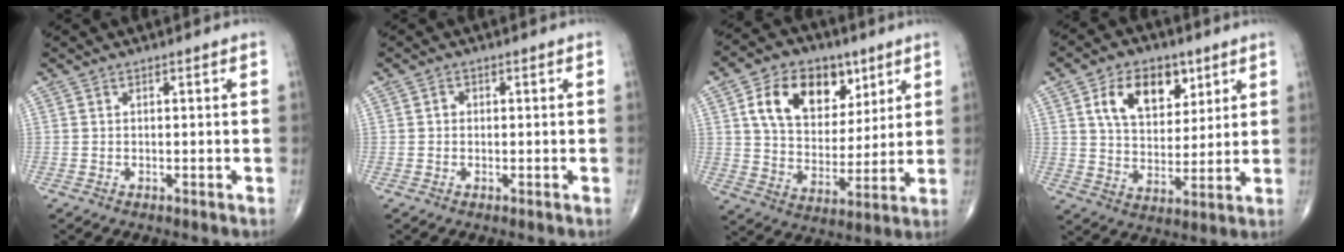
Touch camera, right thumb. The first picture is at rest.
{"total": 1.0, "force": [0.0, 0.9, 0.4], "torque": [0.000, 0.003, -0.002]}
{"total": 16.7, "force": [7.1, 11.4, 10.0], "torque": [-0.132, -0.020, 0.128]}
{"total": 12.8, "force": [5.6, 8.2, 8.1], "torque": [-0.097, -0.022, 0.102]}